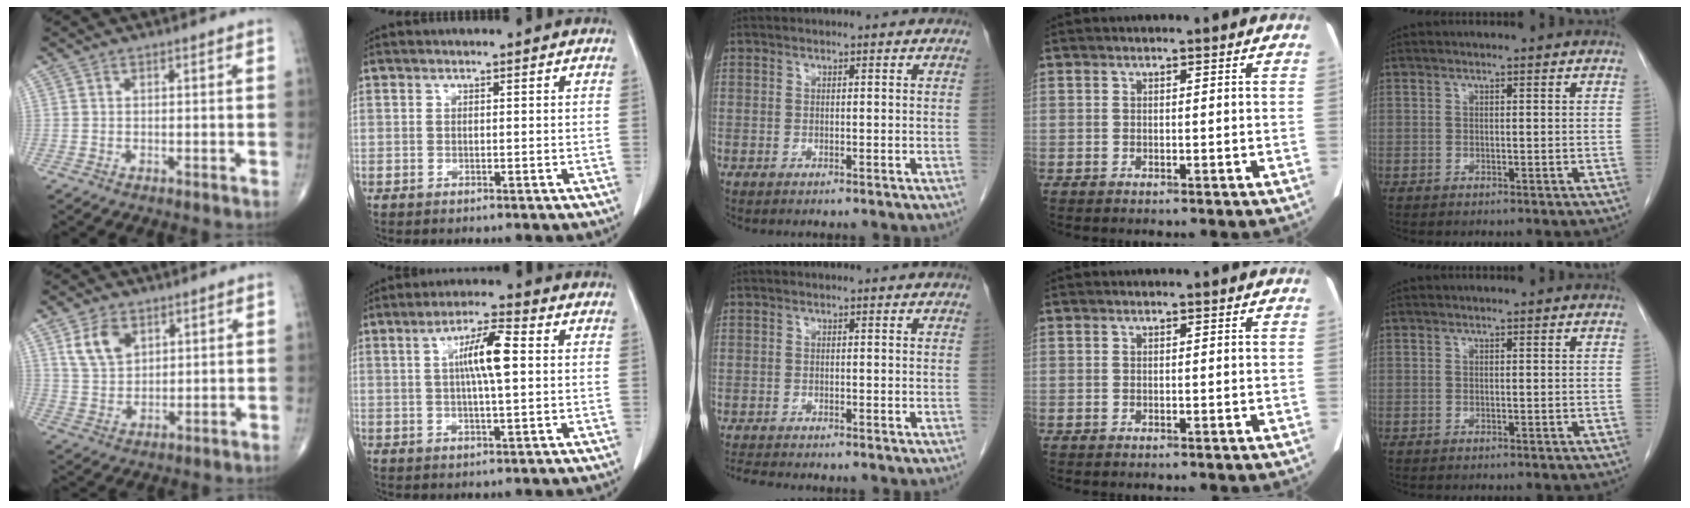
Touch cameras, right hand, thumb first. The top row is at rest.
{"thumb": {"total": 7.3, "force": [3.4, 4.8, 4.3], "torque": [-0.065, -0.015, 0.071]}, "index": {"total": 7.4, "force": [1.2, 0.9, 7.2], "torque": [-0.129, 0.009, 0.018]}, "middle": {"total": 2.0, "force": [-1.9, -0.1, 0.4], "torque": [-0.013, -0.010, -0.033]}}